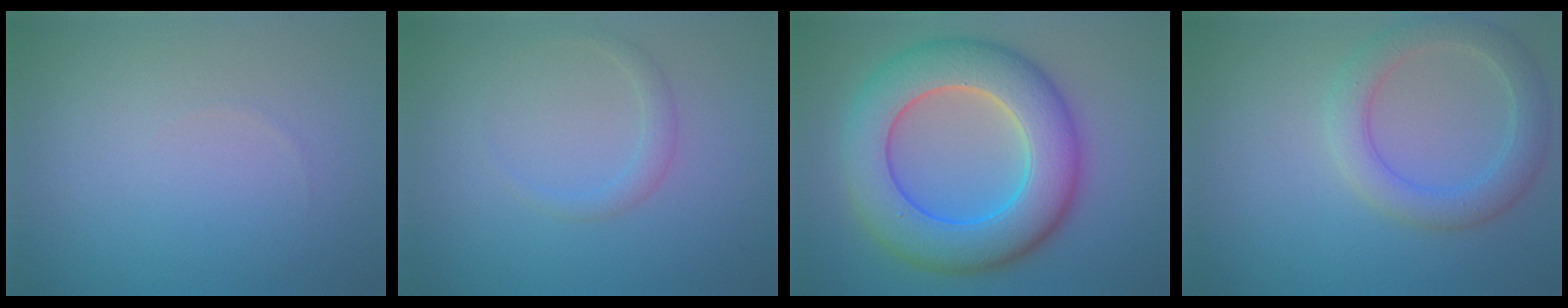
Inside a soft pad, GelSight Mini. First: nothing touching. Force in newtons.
{"total": 1.2, "press": 1.2, "slide": 0.1}
{"total": 10.7, "press": 10.7, "slide": 0.4}
{"total": 4.0, "press": 3.9, "slide": 0.4}